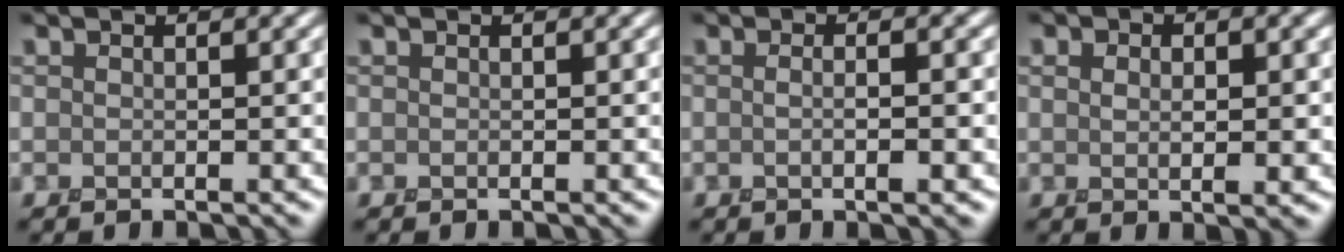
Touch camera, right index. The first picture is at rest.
{"total": 0.0}
{"total": 2.0, "force": [-0.3, 0.3, 2.0], "torque": [-0.026, -0.005, -0.004]}
{"total": 2.5, "force": [0.4, 1.3, 2.1], "torque": [-0.029, -0.004, 0.010]}